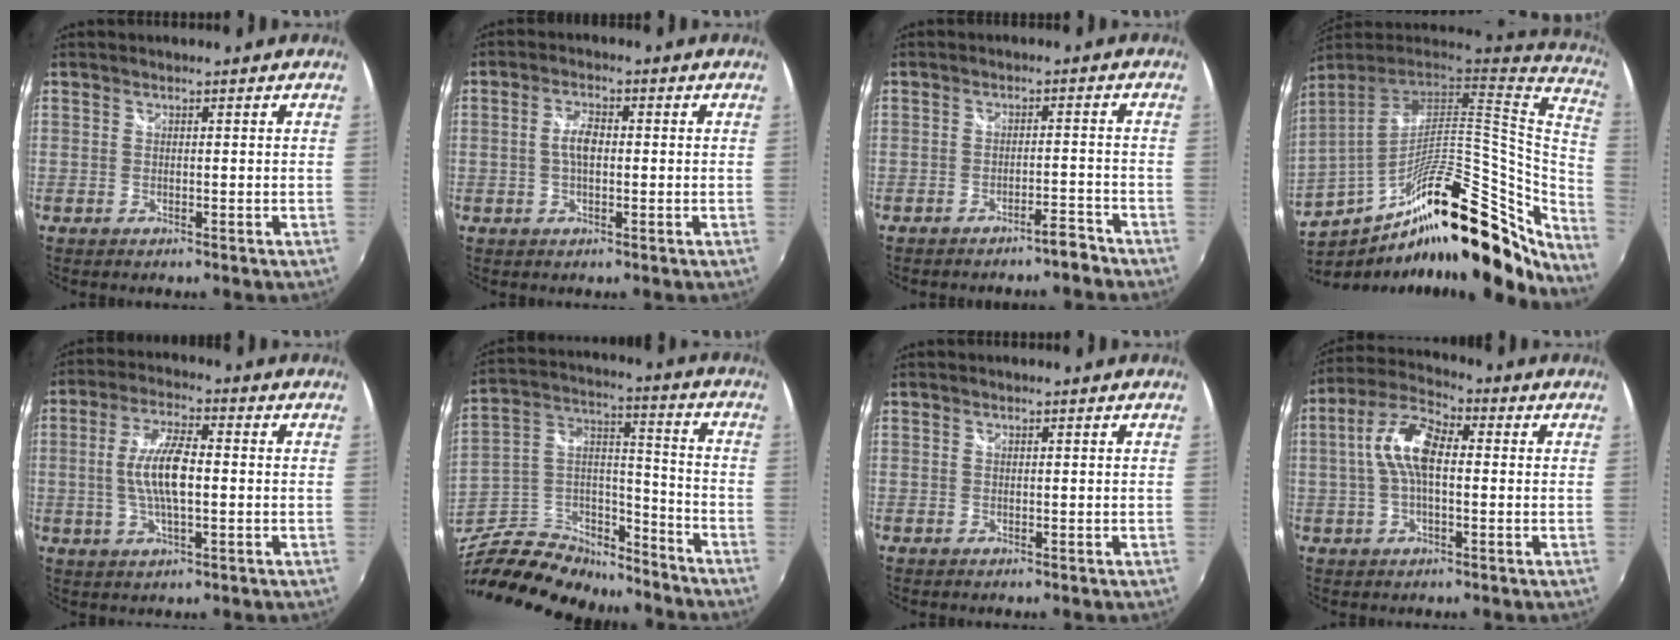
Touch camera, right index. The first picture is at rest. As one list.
[{"total": 3.8, "force": [-0.1, 1.8, 3.3], "torque": [-0.066, 0.008, -0.003]}, {"total": 3.5, "force": [-3.2, 0.5, 1.3], "torque": [-0.025, 0.006, -0.043]}, {"total": 26.9, "force": [-10.9, 9.9, 22.6], "torque": [-0.362, -0.027, -0.174]}, {"total": 9.2, "force": [-0.4, 2.9, 8.7], "torque": [-0.170, 0.004, -0.008]}, {"total": 25.0, "force": [-20.3, 10.1, 10.6], "torque": [-0.233, 0.031, -0.326]}, {"total": 0.0}, {"total": 9.5, "force": [0.3, 4.2, 8.5], "torque": [-0.176, 0.022, 0.002]}]